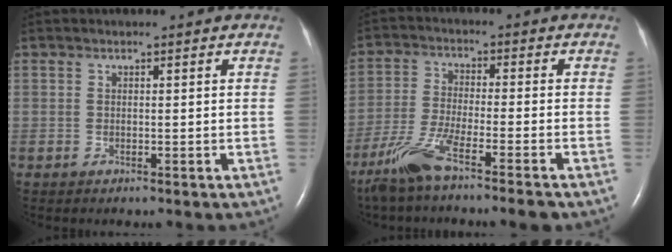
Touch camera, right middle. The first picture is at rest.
{"total": 8.5, "force": [-6.1, -0.1, 5.9], "torque": [-0.127, -0.021, -0.119]}